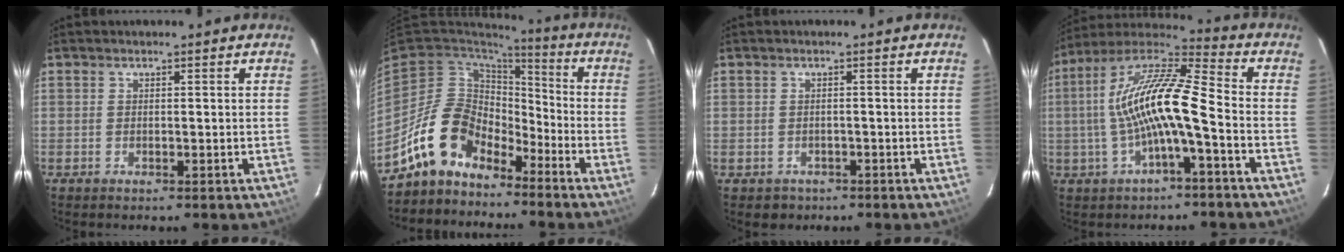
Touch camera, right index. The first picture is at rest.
{"total": 13.1, "force": [-9.8, 7.2, 4.9], "torque": [-0.098, 0.025, -0.182]}
{"total": 2.3, "force": [-1.1, 2.0, 0.1], "torque": [-0.007, 0.003, -0.012]}
{"total": 14.5, "force": [-2.2, 2.7, 14.1], "torque": [-0.271, 0.015, -0.045]}